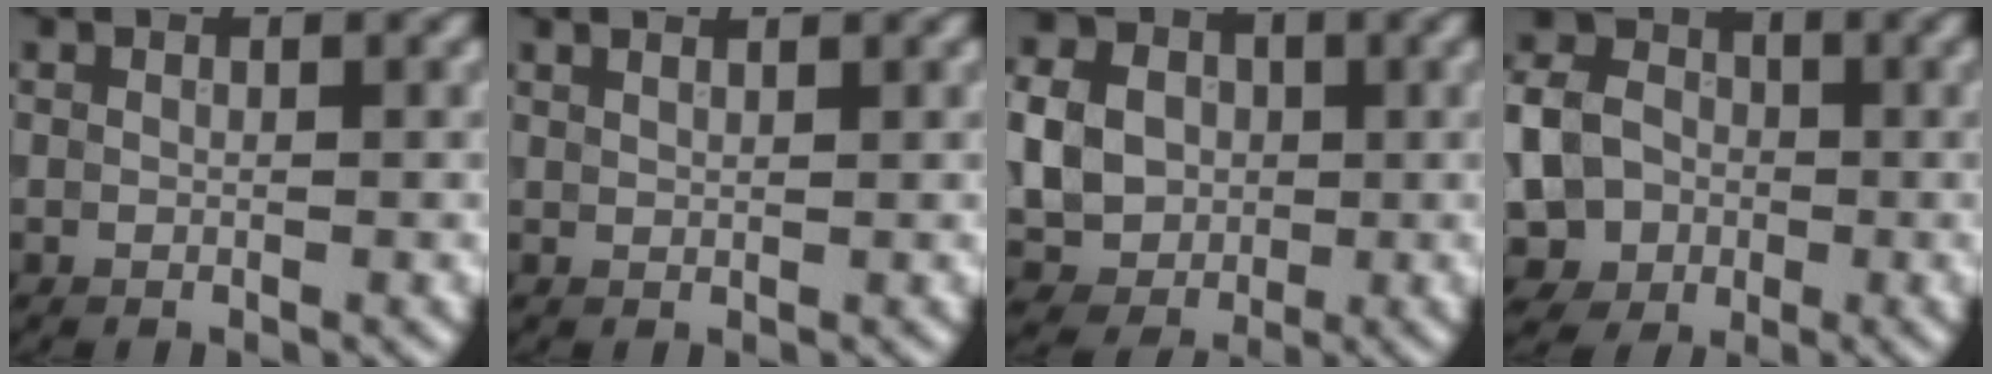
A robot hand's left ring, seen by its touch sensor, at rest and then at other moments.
{"total": 2.4, "force": [1.8, 1.0, 1.3], "torque": [-0.009, 0.017, -0.005]}
{"total": 6.0, "force": [0.2, 5.2, 3.0], "torque": [-0.060, 0.005, -0.006]}
{"total": 9.1, "force": [-1.7, 8.0, 4.1], "torque": [-0.078, -0.002, -0.064]}